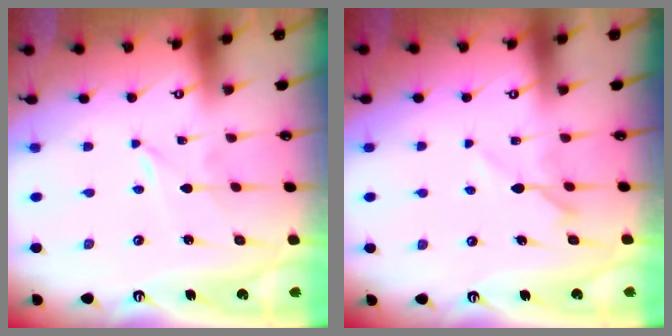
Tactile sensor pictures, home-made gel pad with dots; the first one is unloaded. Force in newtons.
{"total": 5.5, "press": 5.4, "slide": 0.9}